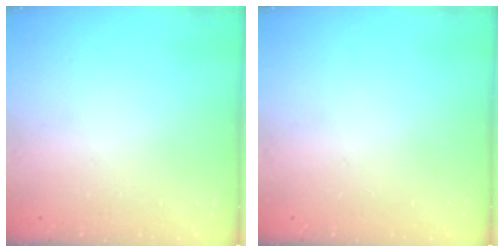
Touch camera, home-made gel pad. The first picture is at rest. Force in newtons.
{"total": 0.0}